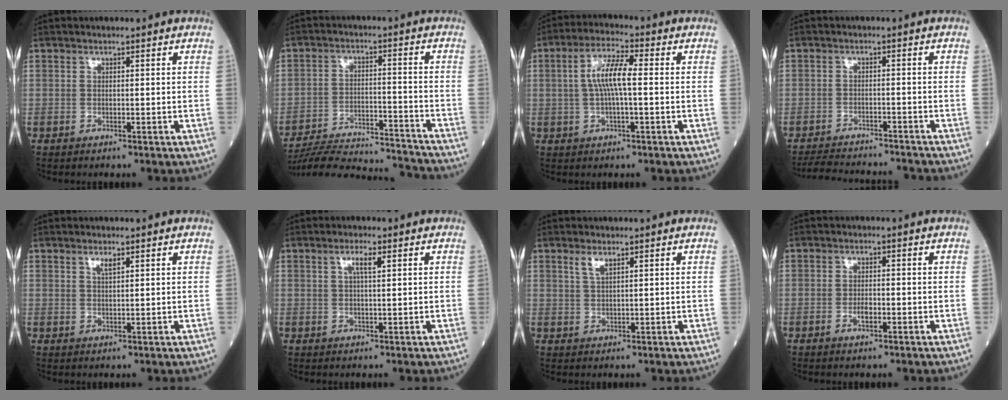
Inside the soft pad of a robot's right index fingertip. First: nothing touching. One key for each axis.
{"total": 17.2, "fx": -16.8, "fy": 0.6, "fz": 3.7, "tx": -0.083, "ty": -0.003, "tz": -0.250}
{"total": 6.9, "fx": 0.3, "fy": 1.2, "fz": 6.7, "tx": -0.138, "ty": 0.015, "tz": 0.002}
{"total": 9.7, "fx": -9.3, "fy": 1.5, "fz": 2.2, "tx": -0.044, "ty": -0.003, "tz": -0.133}
{"total": 1.5, "fx": 1.0, "fy": 0.2, "fz": 1.1, "tx": -0.022, "ty": -0.001, "tz": 0.019}
{"total": 2.5, "fx": 1.0, "fy": 0.2, "fz": 2.2, "tx": -0.044, "ty": 0.002, "tz": 0.017}
{"total": 2.1, "fx": 1.4, "fy": 0.4, "fz": 1.5, "tx": -0.034, "ty": -0.001, "tz": 0.030}
{"total": 2.0, "fx": -0.8, "fy": 0.7, "fz": 1.7, "tx": -0.031, "ty": 0.002, "tz": -0.014}